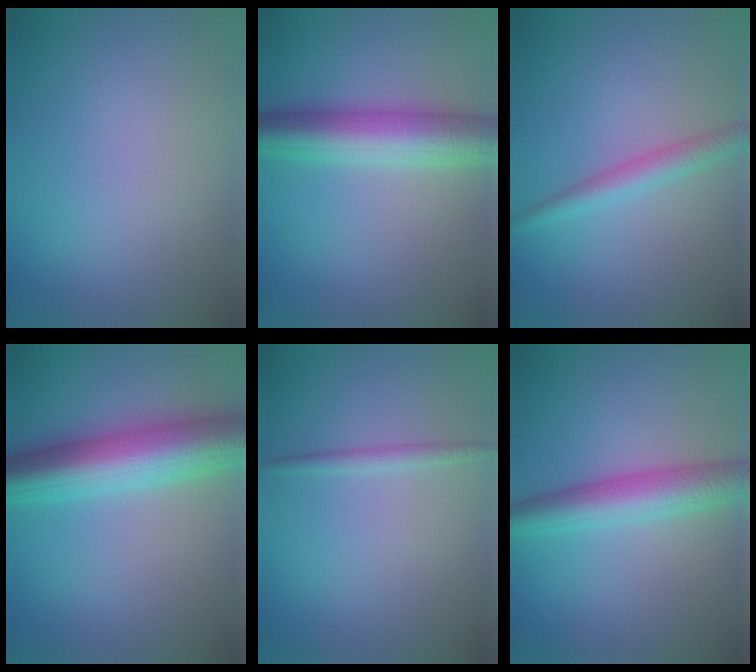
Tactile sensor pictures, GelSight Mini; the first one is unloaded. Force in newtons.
{"total": 7.0, "press": 7.0, "slide": 0.0}
{"total": 2.3, "press": 2.3, "slide": 0.0}
{"total": 8.7, "press": 8.7, "slide": 0.3}
{"total": 1.2, "press": 1.2, "slide": 0.1}
{"total": 5.0, "press": 5.0, "slide": 0.0}